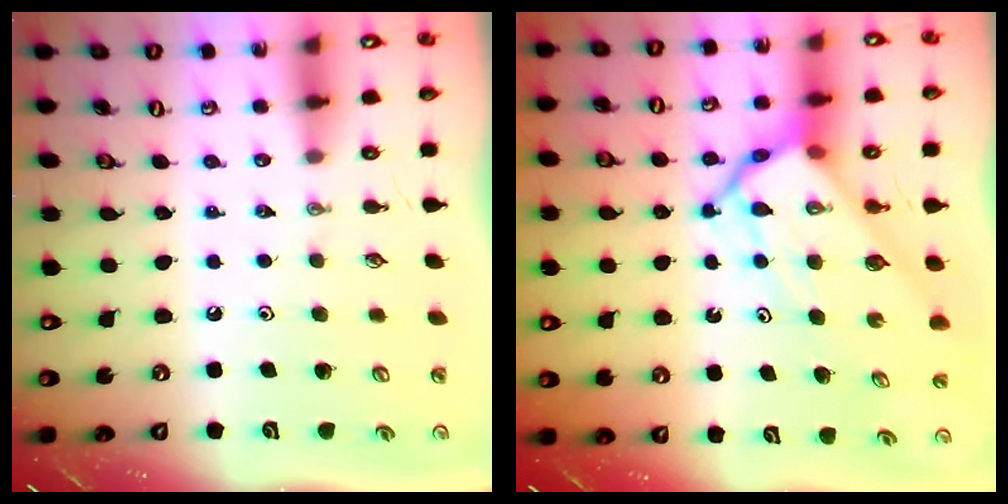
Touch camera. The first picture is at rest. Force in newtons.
{"total": 9.5, "press": 9.4, "slide": 0.7}